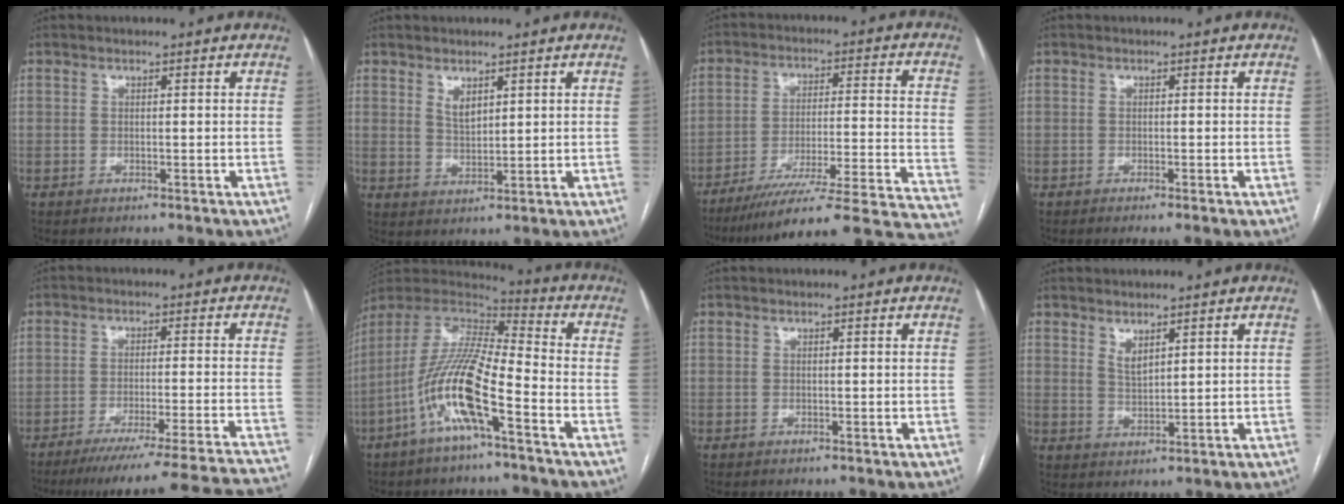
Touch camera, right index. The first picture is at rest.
{"total": 2.7, "force": [1.6, 1.2, 1.8], "torque": [-0.036, -0.004, 0.039]}
{"total": 26.3, "force": [-22.6, 0.9, 13.5], "torque": [-0.108, -0.002, -0.313]}
{"total": 1.7, "force": [-1.2, -0.4, 1.1], "torque": [-0.014, -0.001, -0.017]}
{"total": 23.3, "force": [-21.4, -2.2, 8.8], "torque": [-0.061, -0.042, -0.281]}
{"total": 15.2, "force": [-6.6, 2.7, 13.4], "torque": [-0.278, 0.000, -0.125]}
{"total": 0.0}
{"total": 2.4, "force": [1.8, 0.7, 1.5], "torque": [-0.031, -0.011, 0.041]}